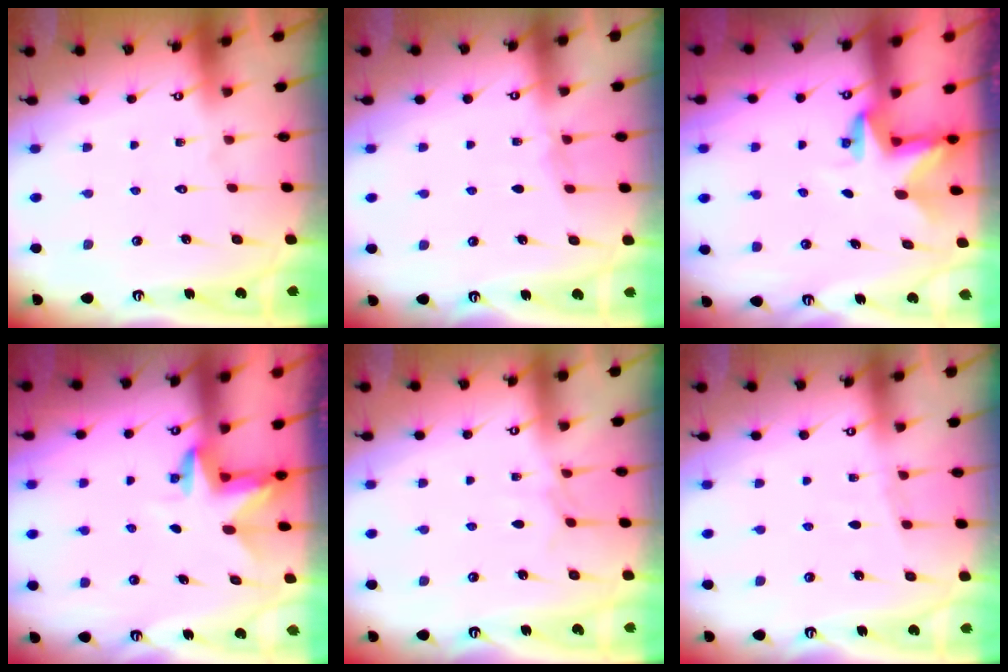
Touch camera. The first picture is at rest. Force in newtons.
{"total": 2.4, "press": 2.4, "slide": 0.3}
{"total": 2.9, "press": 2.9, "slide": 0.2}
{"total": 3.4, "press": 3.4, "slide": 0.2}
{"total": 3.2, "press": 3.2, "slide": 0.4}
{"total": 2.5, "press": 2.4, "slide": 0.4}